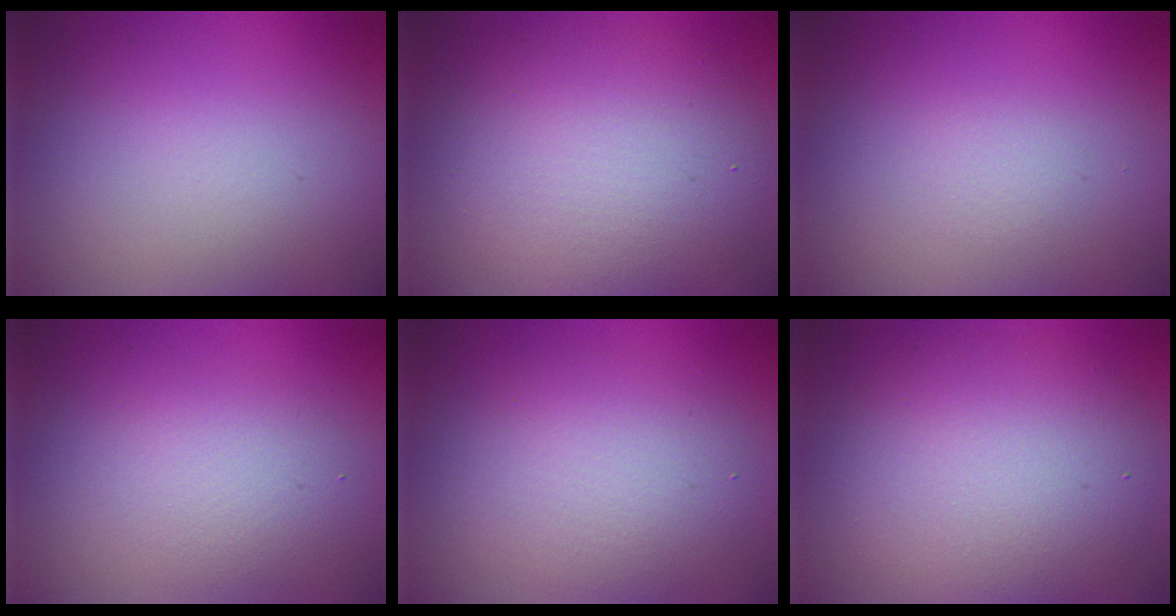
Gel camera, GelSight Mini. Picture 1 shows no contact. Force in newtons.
{"total": 7.1, "press": 7.1, "slide": 0.6}
{"total": 0.6, "press": 0.6, "slide": 0.0}
{"total": 2.6, "press": 2.6, "slide": 0.1}
{"total": 4.0, "press": 4.0, "slide": 0.2}
{"total": 7.1, "press": 7.0, "slide": 0.5}